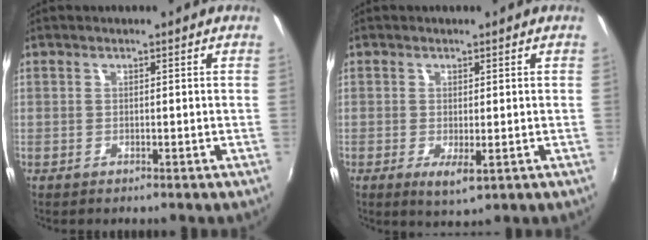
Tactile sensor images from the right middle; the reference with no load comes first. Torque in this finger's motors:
{"motor_torque": [-0.10, -0.39, -0.02, 0.01]}